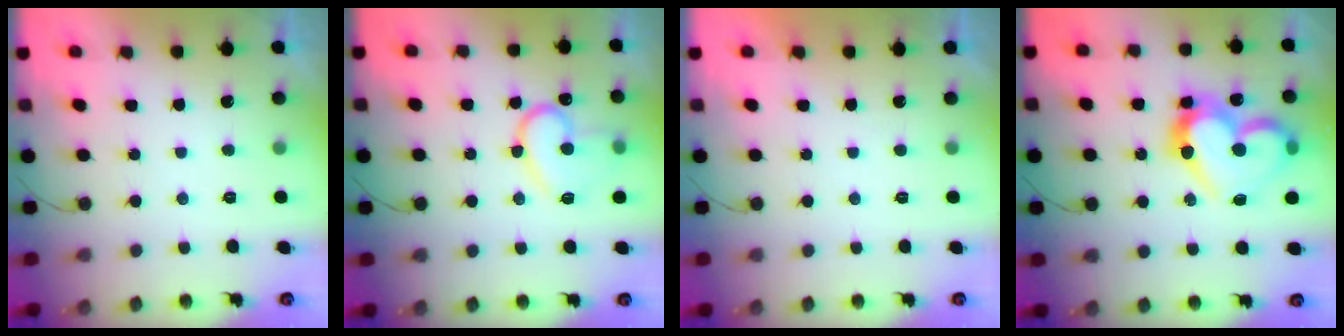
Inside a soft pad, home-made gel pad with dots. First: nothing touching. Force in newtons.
{"total": 15.2, "press": 15.2, "slide": 1.3}
{"total": 2.0, "press": 2.0, "slide": 0.1}
{"total": 19.1, "press": 19.1, "slide": 1.8}